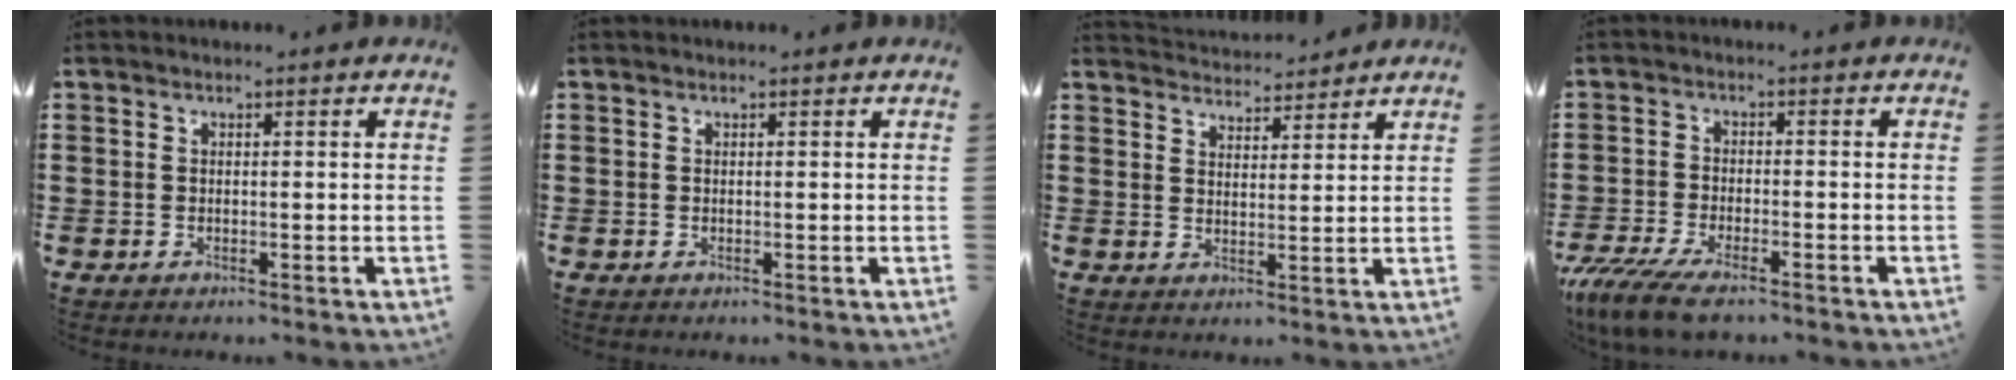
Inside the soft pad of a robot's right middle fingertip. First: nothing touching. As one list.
[{"total": 0.0}, {"total": 3.5, "force": [3.4, 0.2, -0.4], "torque": [-0.002, -0.019, 0.063]}, {"total": 5.9, "force": [-4.8, 1.3, 3.2], "torque": [-0.087, -0.013, -0.097]}]